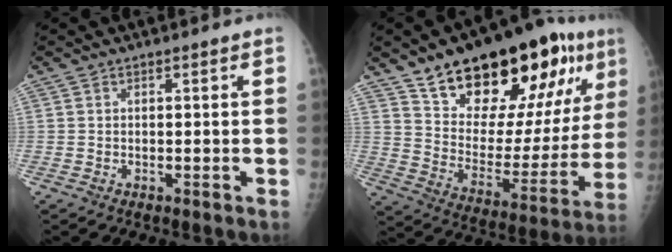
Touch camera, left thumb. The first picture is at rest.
{"total": 28.3, "force": [16.5, 11.7, 19.8], "torque": [-0.259, -0.046, 0.261]}